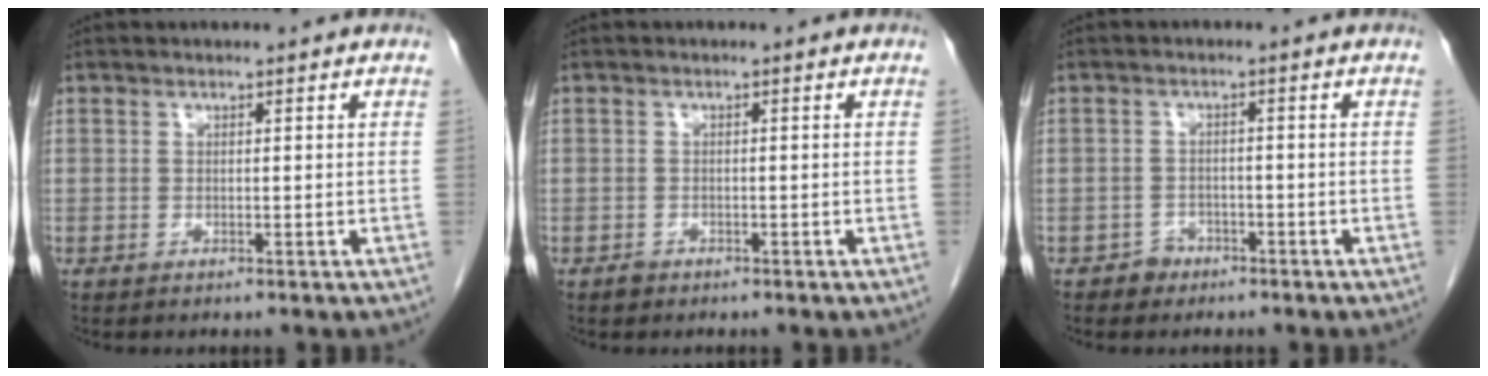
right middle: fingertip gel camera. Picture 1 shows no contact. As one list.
[{"total": 1.0, "force": [-0.8, 0.7, 0.1], "torque": [-0.002, 0.002, -0.013]}, {"total": 2.2, "force": [-1.6, 1.6, 0.1], "torque": [-0.002, 0.009, -0.027]}]